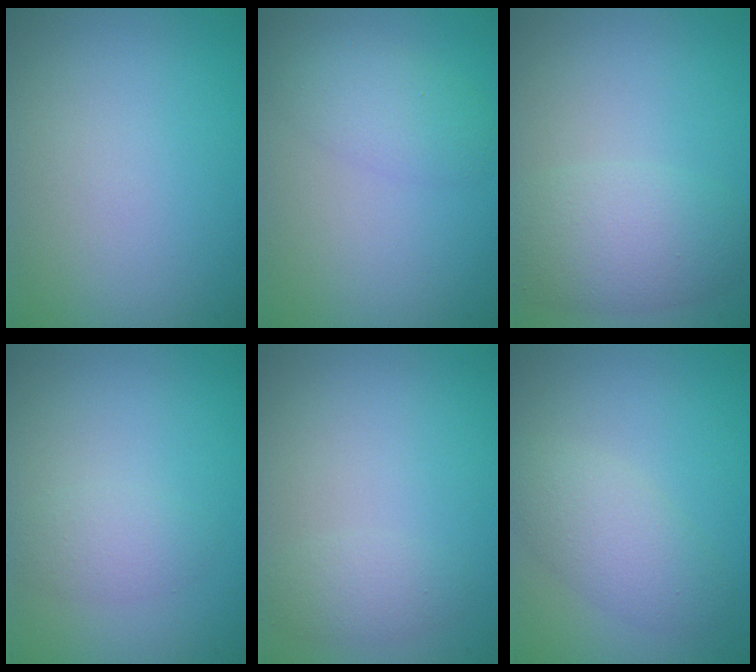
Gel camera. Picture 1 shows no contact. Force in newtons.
{"total": 2.8, "press": 2.8, "slide": 0.2}
{"total": 4.6, "press": 4.6, "slide": 0.3}
{"total": 1.8, "press": 1.8, "slide": 0.0}
{"total": 1.6, "press": 1.6, "slide": 0.1}
{"total": 3.4, "press": 3.4, "slide": 0.0}